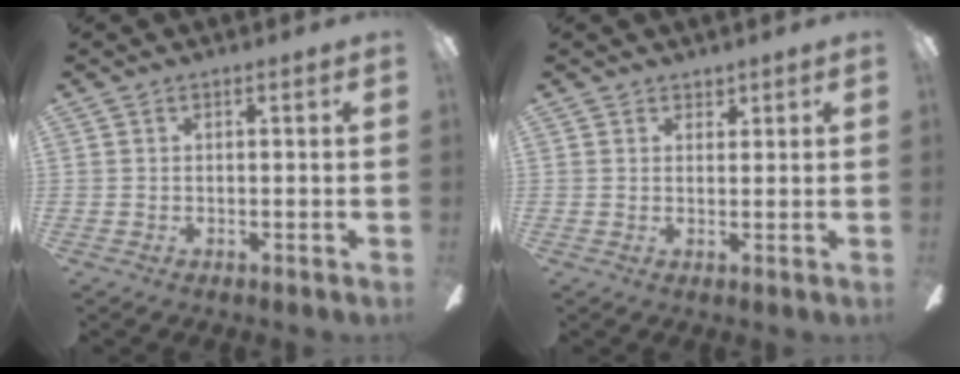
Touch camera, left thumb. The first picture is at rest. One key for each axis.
{"total": 1.6, "fx": 1.4, "fy": 0.8, "fz": 0.0, "tx": 0.007, "ty": -0.004, "tz": 0.027}